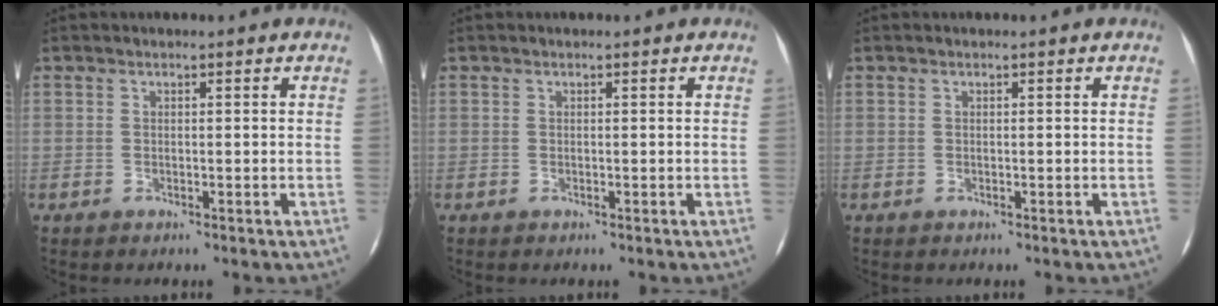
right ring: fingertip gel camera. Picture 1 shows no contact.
{"total": 0.0}
{"total": 0.0}